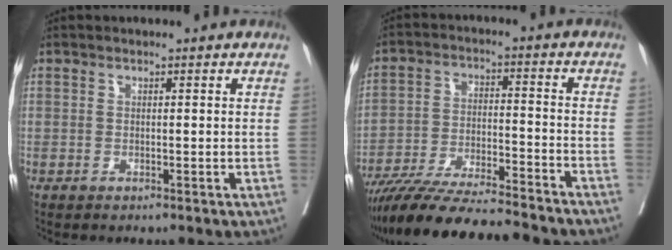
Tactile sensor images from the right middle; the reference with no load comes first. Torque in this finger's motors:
{"motor_torque": [1.04, -1.09, 0.54, 0.11]}